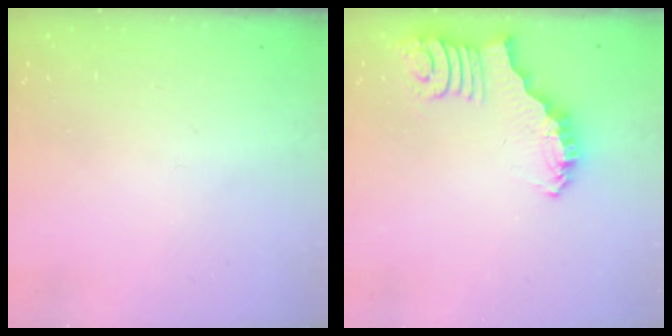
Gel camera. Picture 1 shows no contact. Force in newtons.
{"total": 2.5, "press": 2.5, "slide": 0.5}